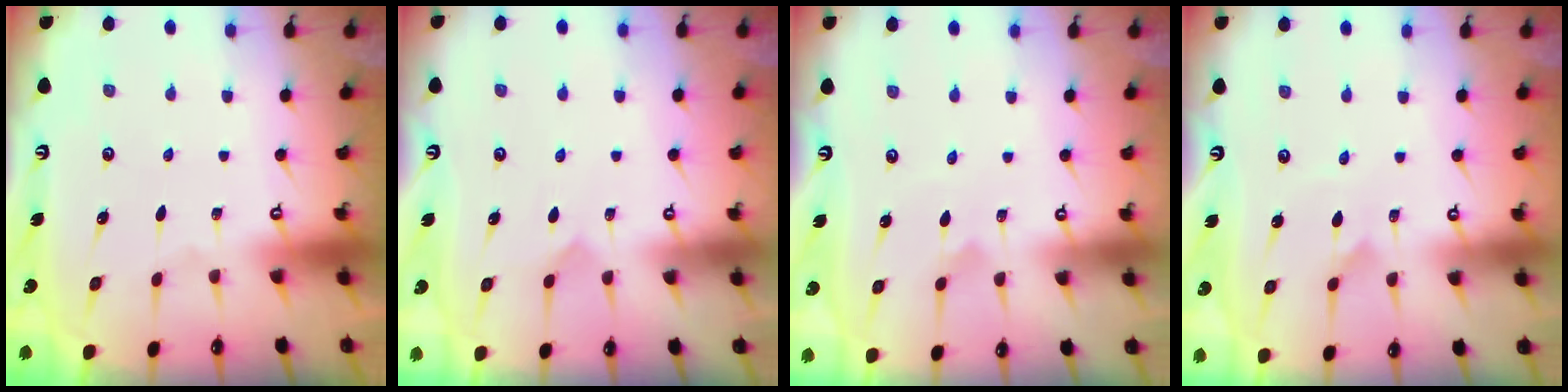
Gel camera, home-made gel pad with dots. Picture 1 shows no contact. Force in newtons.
{"total": 2.5, "press": 2.5, "slide": 0.2}
{"total": 2.2, "press": 2.2, "slide": 0.1}
{"total": 2.8, "press": 2.7, "slide": 0.3}